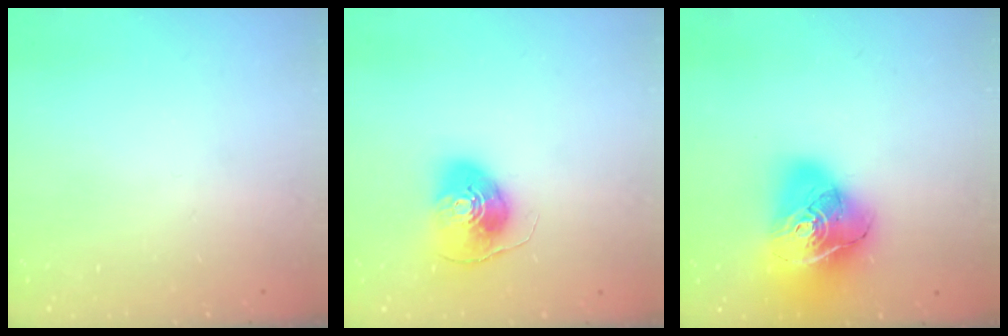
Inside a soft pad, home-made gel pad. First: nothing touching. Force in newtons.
{"total": 8.8, "press": 8.7, "slide": 1.0}
{"total": 22.2, "press": 22.0, "slide": 2.8}